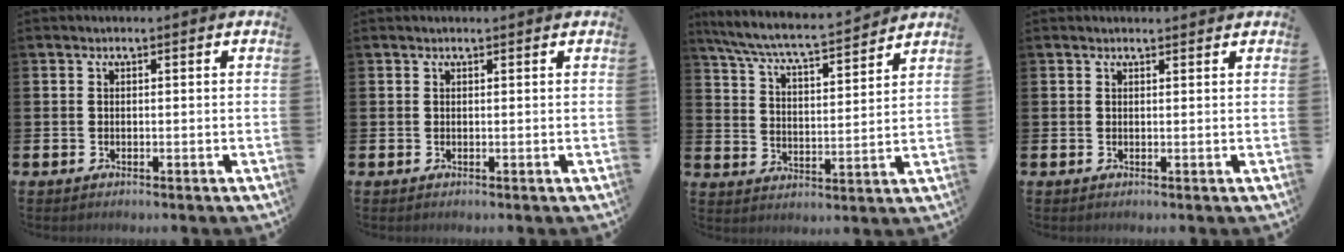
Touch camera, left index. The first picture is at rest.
{"total": 0.0}
{"total": 7.0, "force": [6.6, 0.2, 2.3], "torque": [-0.071, -0.049, 0.112]}
{"total": 0.8, "force": [0.8, 0.1, 0.2], "torque": [0.010, -0.004, 0.012]}